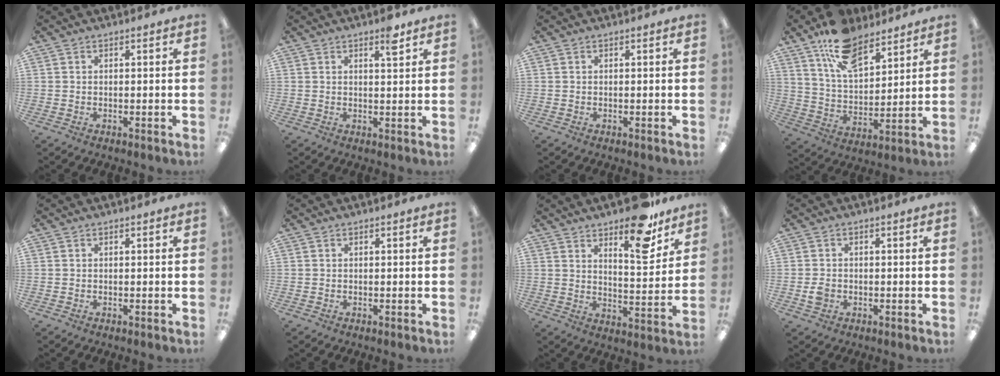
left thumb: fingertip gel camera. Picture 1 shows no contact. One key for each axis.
{"total": 4.2, "fx": 2.9, "fy": 1.0, "fz": 2.8, "tx": -0.039, "ty": -0.011, "tz": 0.045}
{"total": 0.0}
{"total": 14.7, "fx": 10.7, "fy": 6.8, "fz": 7.4, "tx": -0.133, "ty": -0.052, "tz": 0.196}
{"total": 0.0}
{"total": 0.0}
{"total": 14.7, "fx": 10.8, "fy": 5.1, "fz": 8.6, "tx": -0.108, "ty": -0.069, "tz": 0.180}
{"total": 2.5, "fx": -0.4, "fy": 2.1, "fz": 1.3, "tx": -0.016, "ty": 0.000, "tz": -0.009}